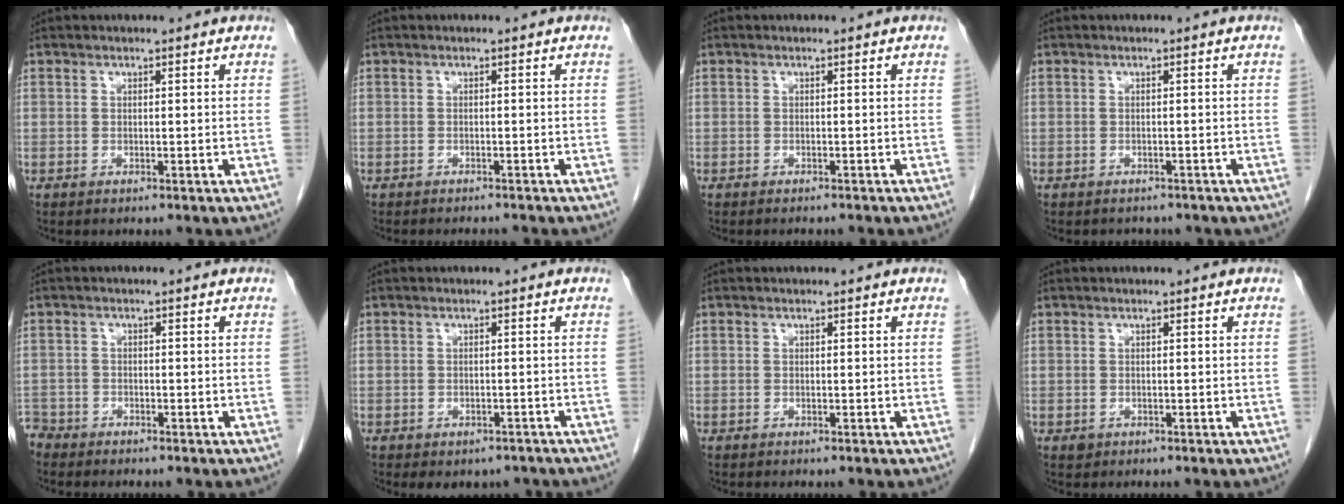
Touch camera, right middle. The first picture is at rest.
{"total": 3.1, "force": [-3.0, 0.4, 0.8], "torque": [-0.010, -0.006, -0.038]}
{"total": 2.5, "force": [-2.3, 0.4, 1.0], "torque": [-0.019, -0.005, -0.024]}
{"total": 4.2, "force": [-3.5, 2.0, 0.9], "torque": [-0.011, 0.004, -0.037]}
{"total": 2.5, "force": [-2.4, 0.9, -0.2], "torque": [0.003, -0.003, -0.047]}
{"total": 5.1, "force": [-4.1, 2.7, 1.3], "torque": [-0.006, 0.010, -0.048]}
{"total": 0.0}
{"total": 0.8, "force": [-0.3, 0.7, 0.2], "torque": [-0.004, 0.002, -0.002]}